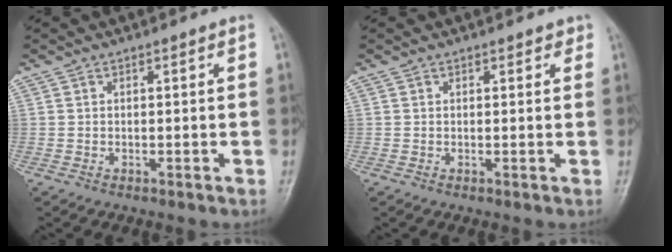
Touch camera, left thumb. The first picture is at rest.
{"total": 1.1, "force": [0.9, 0.7, 0.3], "torque": [0.009, -0.005, 0.006]}